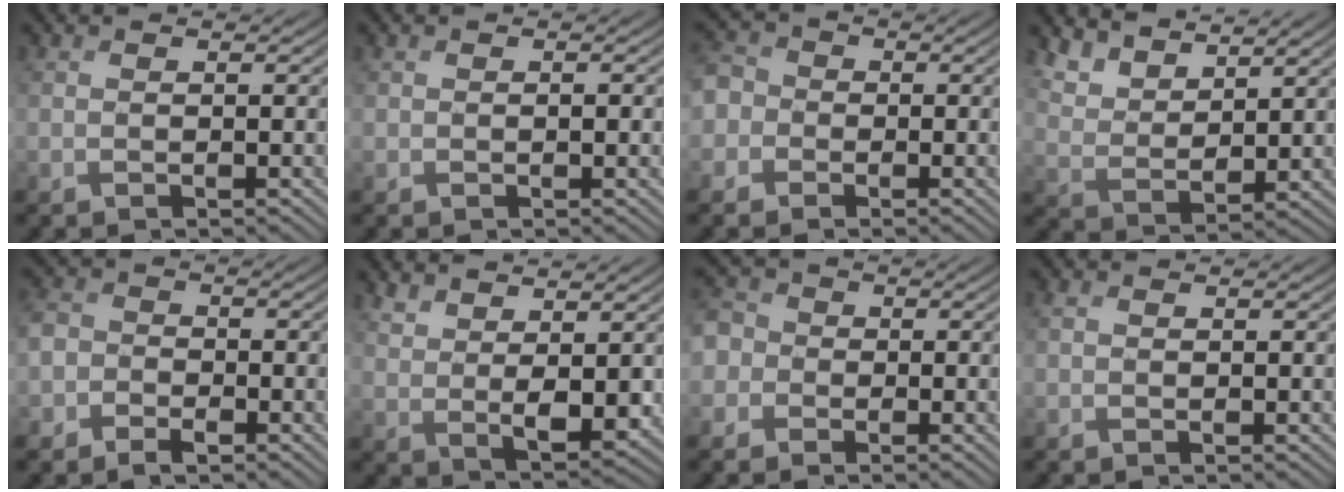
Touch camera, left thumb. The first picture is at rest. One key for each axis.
{"total": 0.9, "fx": 0.0, "fy": 0.4, "fz": 0.8, "tx": -0.011, "ty": -0.002, "tz": 0.001}
{"total": 4.2, "fx": -1.2, "fy": 4.0, "fz": 1.0, "tx": -0.031, "ty": 0.002, "tz": -0.048}
{"total": 6.6, "fx": 5.6, "fy": 2.2, "fz": 2.7, "tx": -0.067, "ty": -0.004, "tz": 0.118}
{"total": 4.1, "fx": -2.1, "fy": 3.2, "fz": 1.5, "tx": -0.029, "ty": -0.007, "tz": -0.057}
{"total": 5.1, "fx": 3.0, "fy": 2.0, "fz": 3.7, "tx": -0.081, "ty": -0.009, "tz": 0.066}
{"total": 4.9, "fx": -1.0, "fy": 4.6, "fz": 1.4, "tx": -0.047, "ty": 0.003, "tz": -0.050}
{"total": 0.9, "fx": 0.3, "fy": 0.5, "fz": 0.6, "tx": -0.016, "ty": 0.002, "tz": 0.003}